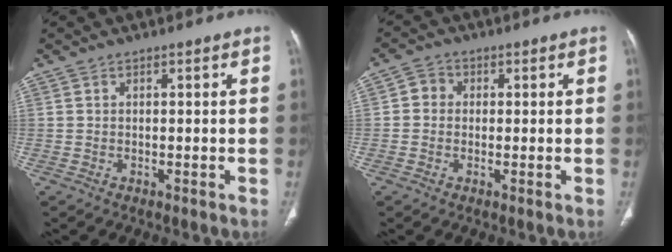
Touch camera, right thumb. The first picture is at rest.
{"total": 3.1, "force": [0.3, 2.9, 1.2], "torque": [-0.005, 0.008, 0.000]}